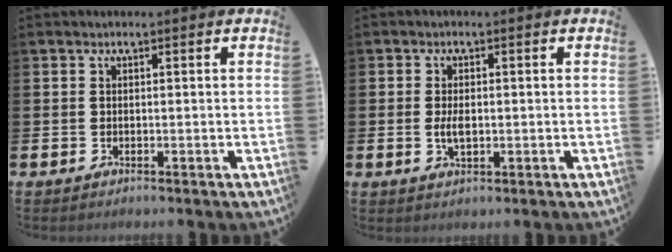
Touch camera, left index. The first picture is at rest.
{"total": 2.5, "force": [0.0, 1.2, 2.2], "torque": [-0.032, -0.001, -0.004]}